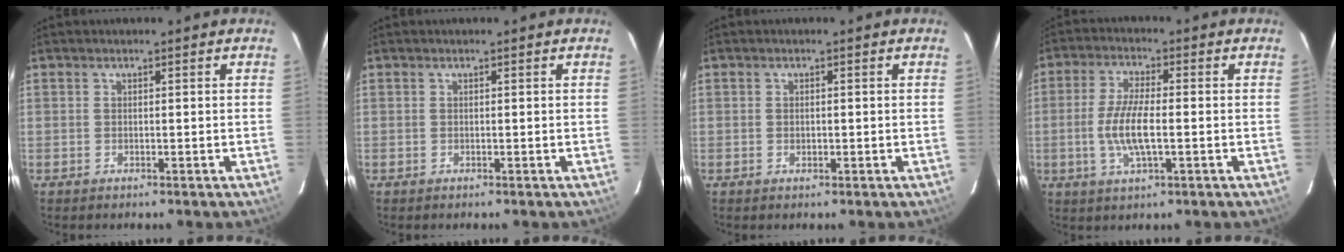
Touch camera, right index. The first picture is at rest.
{"total": 0.0}
{"total": 0.9, "force": [0.0, 0.7, 0.6], "torque": [-0.010, 0.001, 0.000]}
{"total": 8.0, "force": [-1.3, 2.2, 7.6], "torque": [-0.156, -0.004, -0.028]}